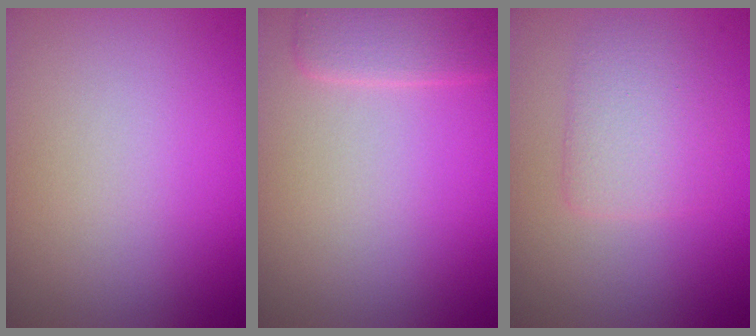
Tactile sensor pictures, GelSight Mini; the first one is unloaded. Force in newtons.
{"total": 2.4, "press": 1.7, "slide": 1.7}
{"total": 2.6, "press": 2.6, "slide": 0.2}